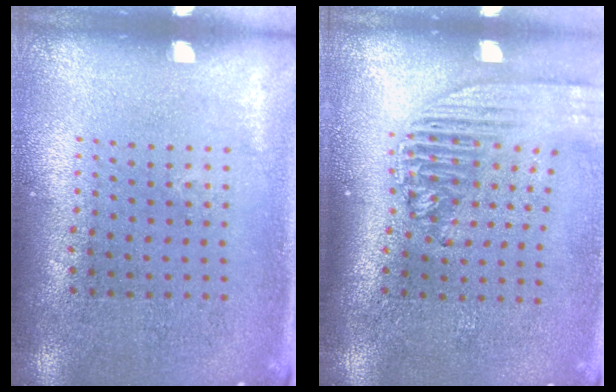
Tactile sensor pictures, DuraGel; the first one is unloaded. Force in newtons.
{"total": 2.1, "press": 1.6, "slide": 1.3}